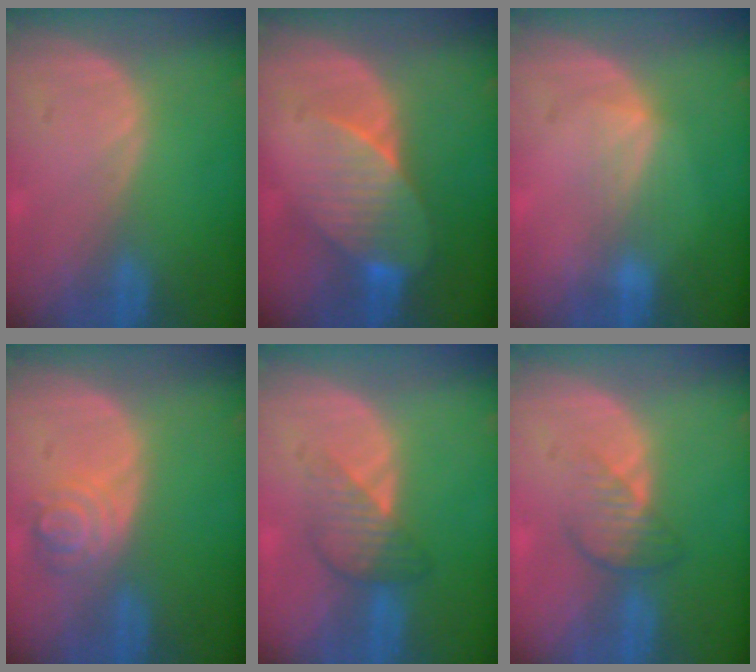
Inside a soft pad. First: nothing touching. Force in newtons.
{"total": 7.9, "press": 7.2, "slide": 3.2}
{"total": 2.7, "press": 2.7, "slide": 0.4}
{"total": 4.2, "press": 4.2, "slide": 0.7}
{"total": 4.1, "press": 4.1, "slide": 0.0}
{"total": 3.8, "press": 3.4, "slide": 1.6}